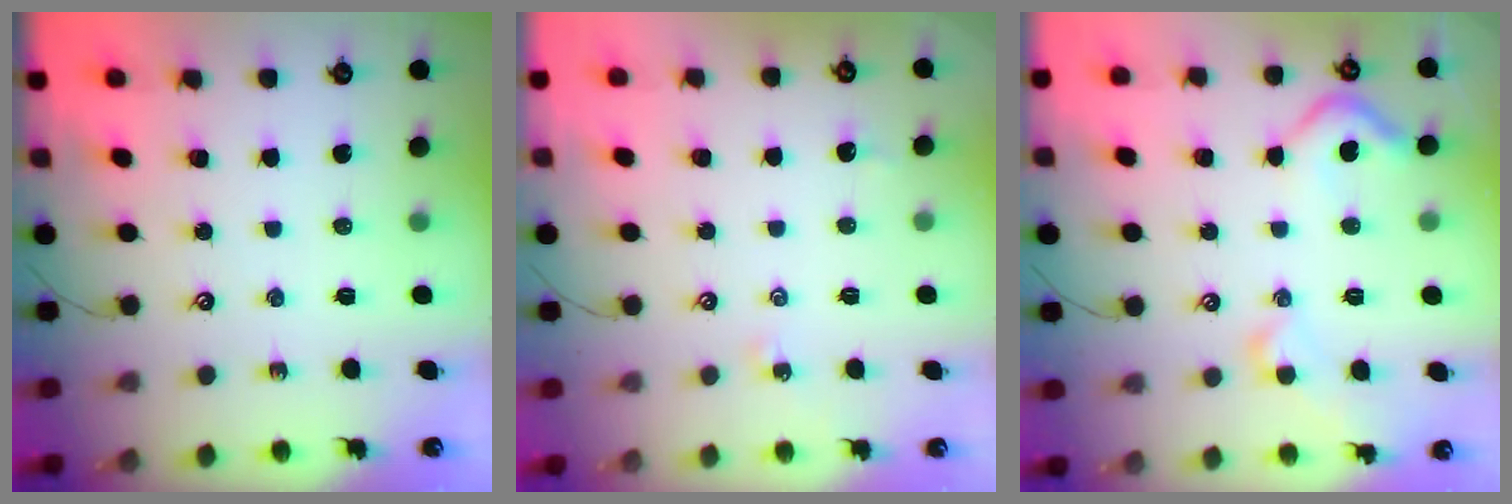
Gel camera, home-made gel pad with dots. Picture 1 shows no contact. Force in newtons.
{"total": 1.6, "press": 1.6, "slide": 0.4}
{"total": 6.6, "press": 6.6, "slide": 0.9}